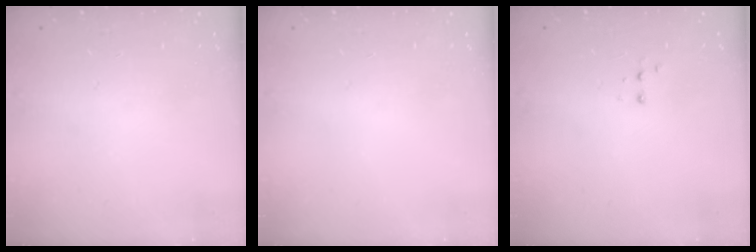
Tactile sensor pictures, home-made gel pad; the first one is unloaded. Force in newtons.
{"total": 0.0}
{"total": 3.0, "press": 2.9, "slide": 0.7}